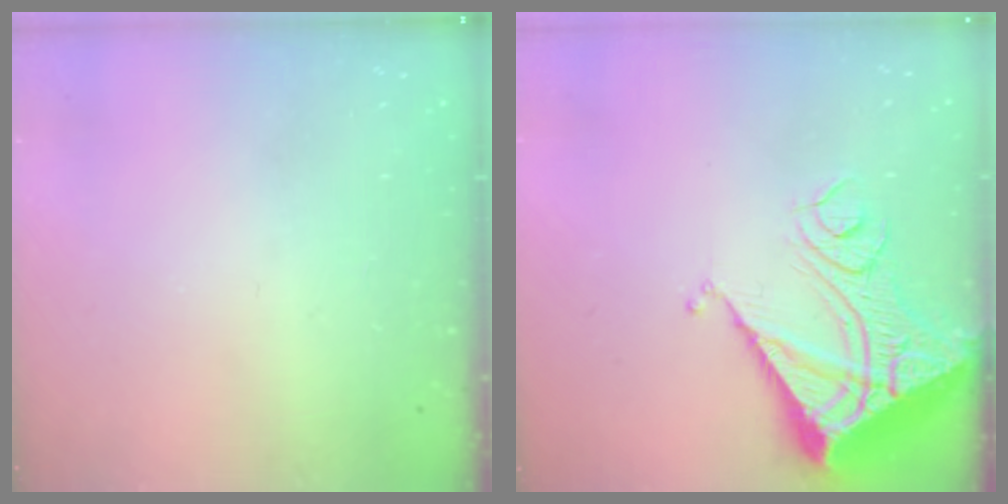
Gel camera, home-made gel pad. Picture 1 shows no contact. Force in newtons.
{"total": 13.8, "press": 13.7, "slide": 1.9}